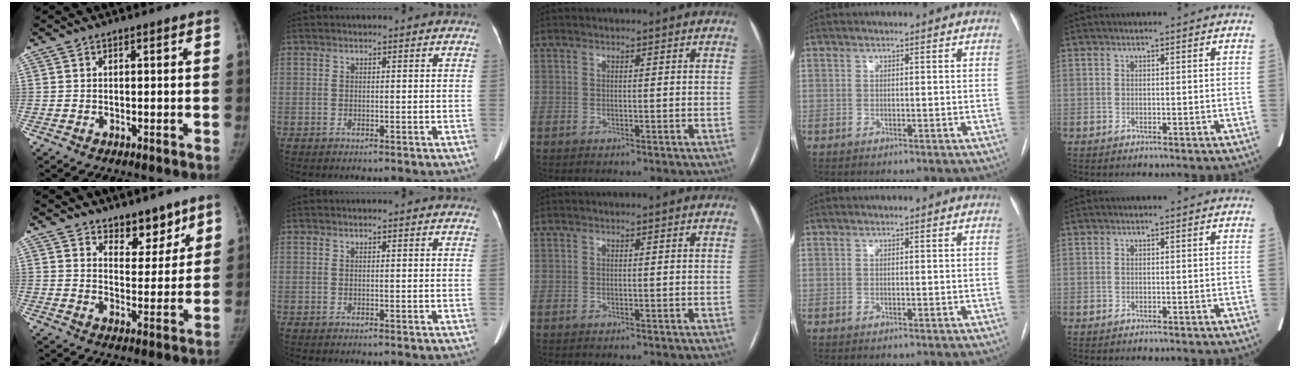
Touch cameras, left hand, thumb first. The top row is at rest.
{"thumb": {"total": 7.4, "force": [5.8, 3.8, 2.7], "torque": [0.000, -0.041, 0.090]}, "index": {"total": 1.1, "force": [1.1, 0.2, 0.2], "torque": [-0.009, -0.009, 0.002]}}